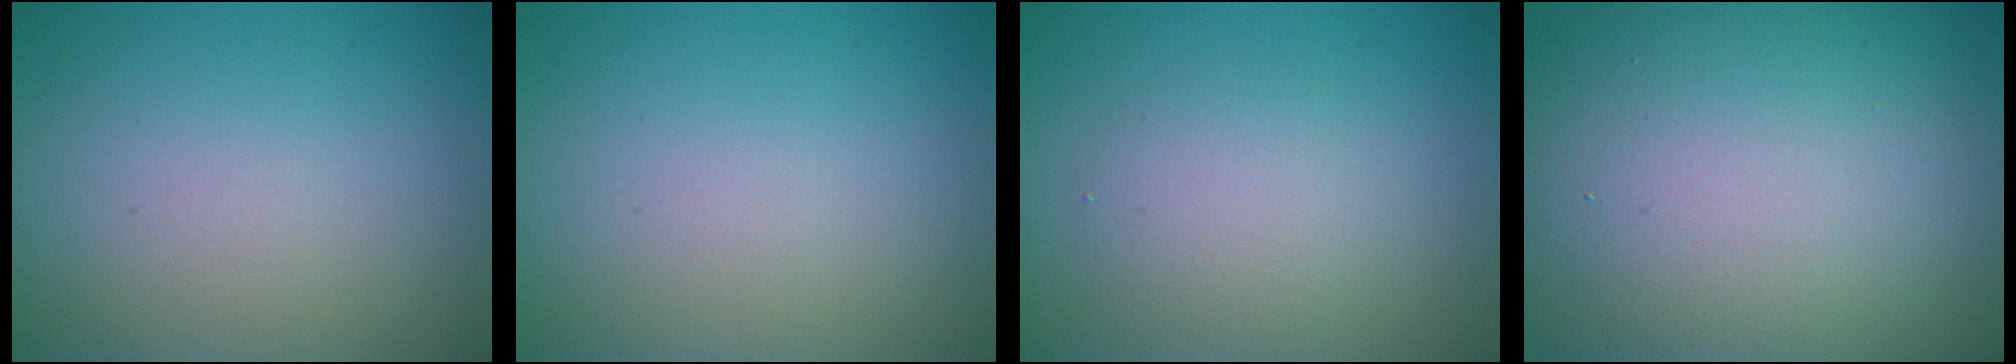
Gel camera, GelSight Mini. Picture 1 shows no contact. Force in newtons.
{"total": 0.0}
{"total": 2.8, "press": 2.8, "slide": 0.2}
{"total": 19.5, "press": 19.5, "slide": 0.9}